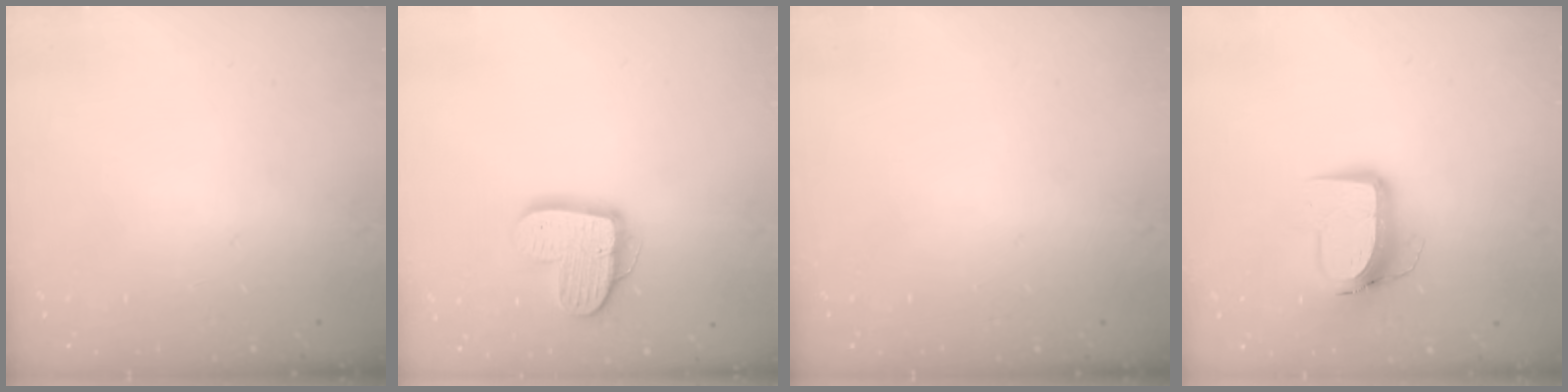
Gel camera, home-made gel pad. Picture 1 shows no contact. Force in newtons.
{"total": 14.1, "press": 14.0, "slide": 1.1}
{"total": 0.0}
{"total": 10.4, "press": 10.4, "slide": 1.1}